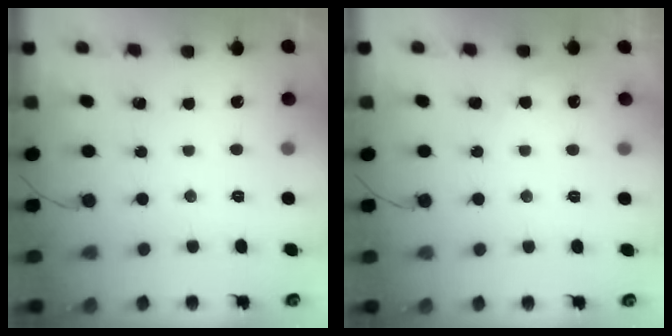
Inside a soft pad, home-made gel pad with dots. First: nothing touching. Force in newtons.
{"total": 4.3, "press": 4.2, "slide": 1.0}